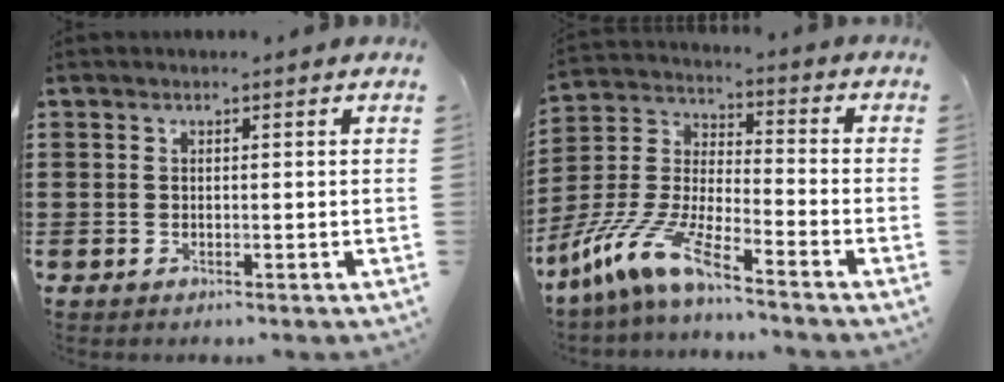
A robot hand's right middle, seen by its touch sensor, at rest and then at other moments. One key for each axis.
{"total": 10.9, "fx": -8.7, "fy": 1.5, "fz": 6.4, "tx": -0.156, "ty": -0.003, "tz": -0.178}